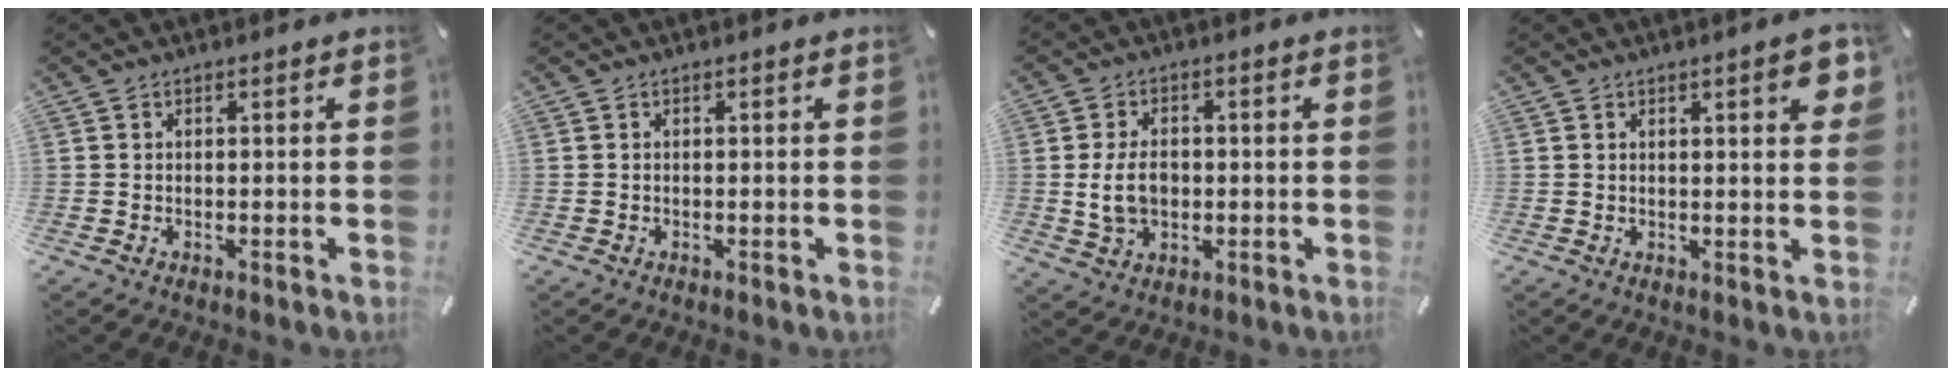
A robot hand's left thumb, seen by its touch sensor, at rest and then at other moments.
{"total": 0.0}
{"total": 7.6, "force": [-0.3, 5.3, 5.4], "torque": [-0.115, 0.001, -0.007]}
{"total": 5.2, "force": [2.1, 1.5, 4.6], "torque": [-0.064, -0.005, 0.032]}